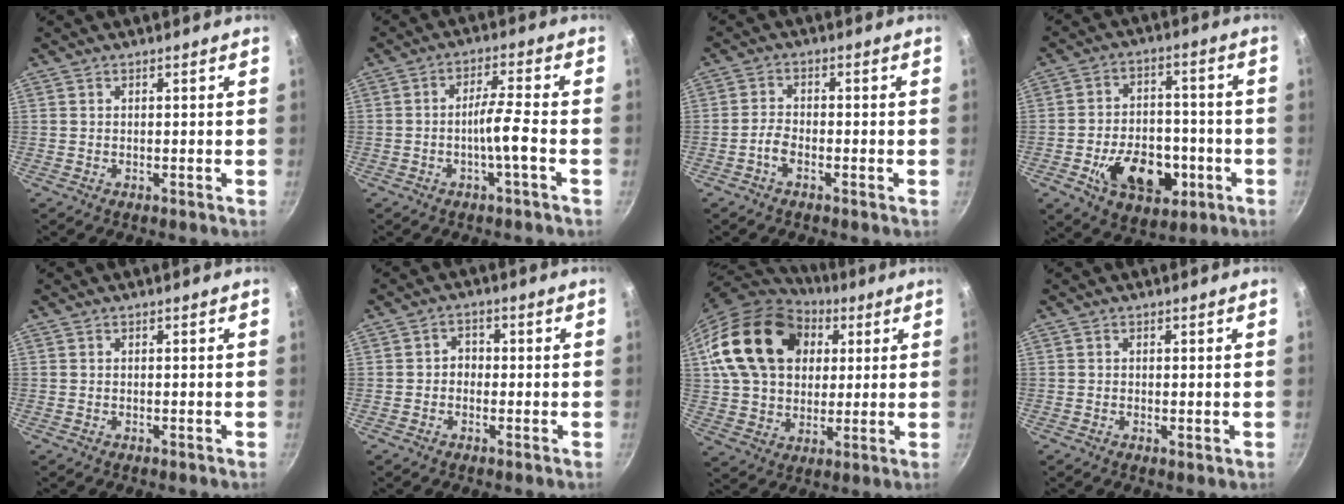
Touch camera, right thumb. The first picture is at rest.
{"total": 5.6, "force": [-1.9, 0.1, 5.3], "torque": [-0.100, 0.024, -0.036]}
{"total": 2.8, "force": [-1.7, 1.3, 1.9], "torque": [-0.045, 0.015, -0.039]}
{"total": 15.6, "force": [-5.0, 10.5, 10.4], "torque": [-0.123, 0.028, -0.067]}
{"total": 0.0}
{"total": 2.7, "force": [-0.4, 2.3, 1.3], "torque": [-0.003, 0.009, -0.010]}
{"total": 22.9, "force": [6.6, 17.1, 13.6], "torque": [-0.218, 0.011, 0.118]}
{"total": 0.8, "force": [0.1, 0.4, 0.7], "torque": [-0.011, -0.002, 0.000]}